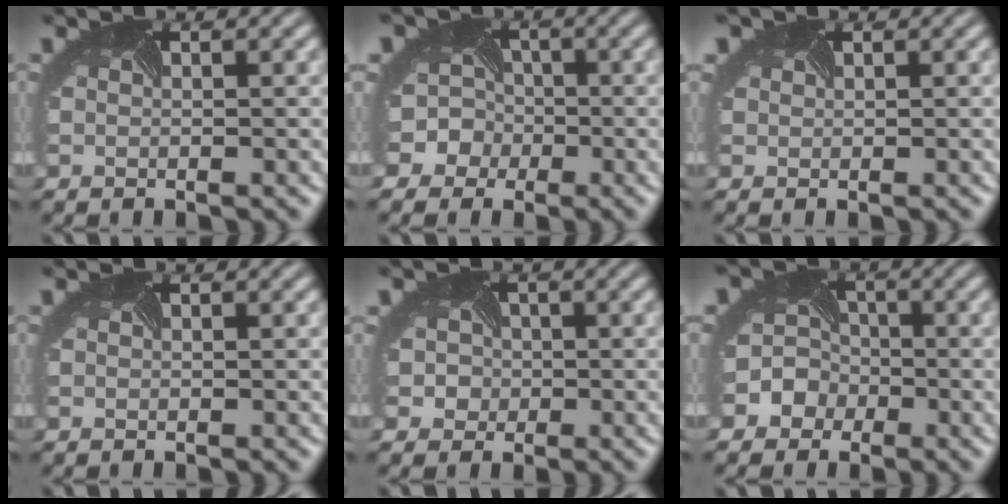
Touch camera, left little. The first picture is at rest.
{"total": 8.0, "force": [-2.1, 7.6, 1.8], "torque": [-0.051, 0.015, -0.078]}
{"total": 1.6, "force": [0.8, 1.2, 0.7], "torque": [-0.005, 0.016, -0.004]}
{"total": 0.0}
{"total": 3.3, "force": [-0.2, 3.2, 0.3], "torque": [0.004, 0.020, -0.026]}
{"total": 6.6, "force": [-2.0, 6.1, 1.4], "torque": [-0.027, 0.015, -0.070]}